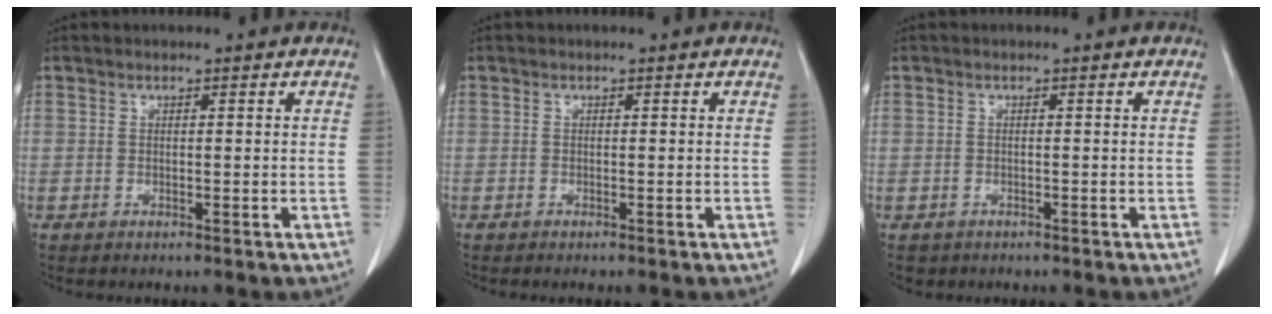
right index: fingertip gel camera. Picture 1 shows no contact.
{"total": 0.0}
{"total": 1.5, "force": [-0.8, 1.3, 0.1], "torque": [-0.009, 0.003, -0.009]}